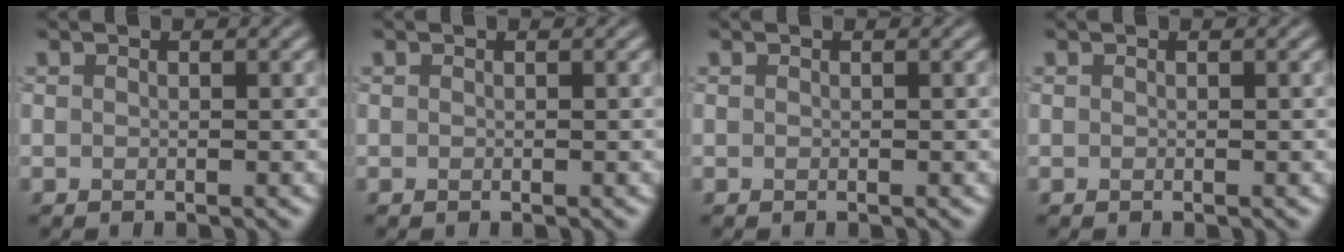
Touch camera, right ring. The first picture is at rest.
{"total": 0.0}
{"total": 0.0}
{"total": 0.0}